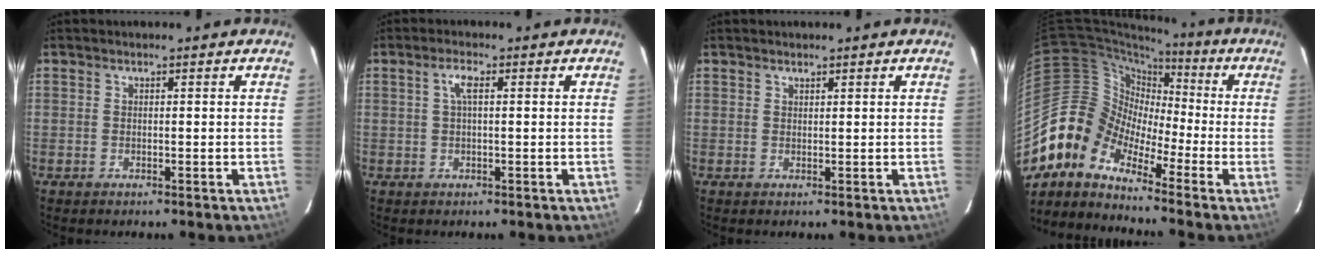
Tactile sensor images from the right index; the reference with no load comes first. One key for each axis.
{"total": 2.4, "fx": 0.5, "fy": 0.5, "fz": 2.3, "tx": -0.047, "ty": 0.007, "tz": 0.008}
{"total": 0.7, "fx": 0.6, "fy": 0.3, "fz": 0.1, "tx": -0.002, "ty": 0.002, "tz": 0.012}
{"total": 10.6, "fx": -7.1, "fy": 7.1, "fz": 3.4, "tx": -0.065, "ty": 0.031, "tz": -0.170}